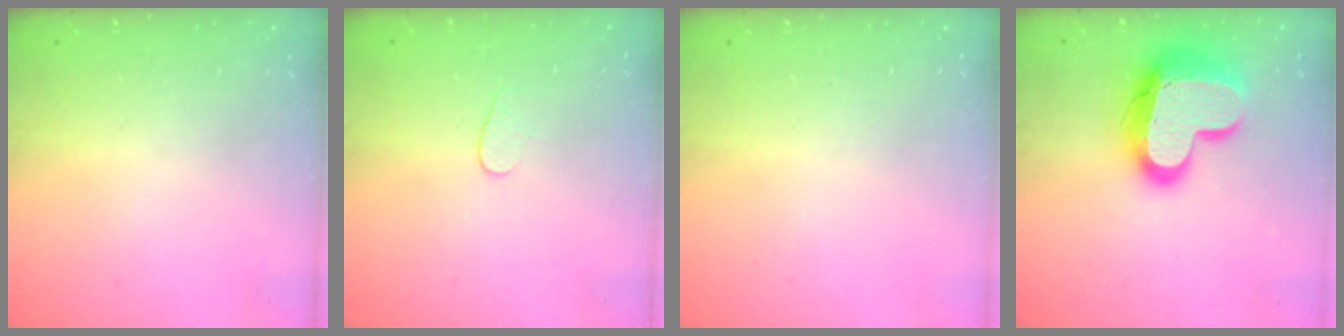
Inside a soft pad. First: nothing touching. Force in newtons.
{"total": 3.9, "press": 3.9, "slide": 0.4}
{"total": 0.0}
{"total": 23.1, "press": 23.0, "slide": 1.7}